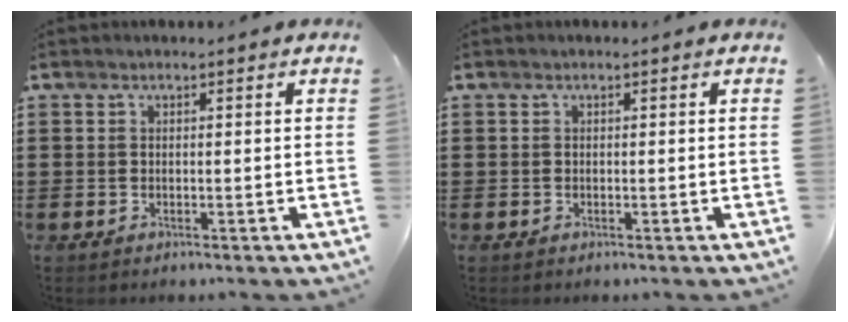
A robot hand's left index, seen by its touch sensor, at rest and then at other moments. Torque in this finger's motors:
{"motor_torque": [0.00, -0.03, 0.03, 0.01]}